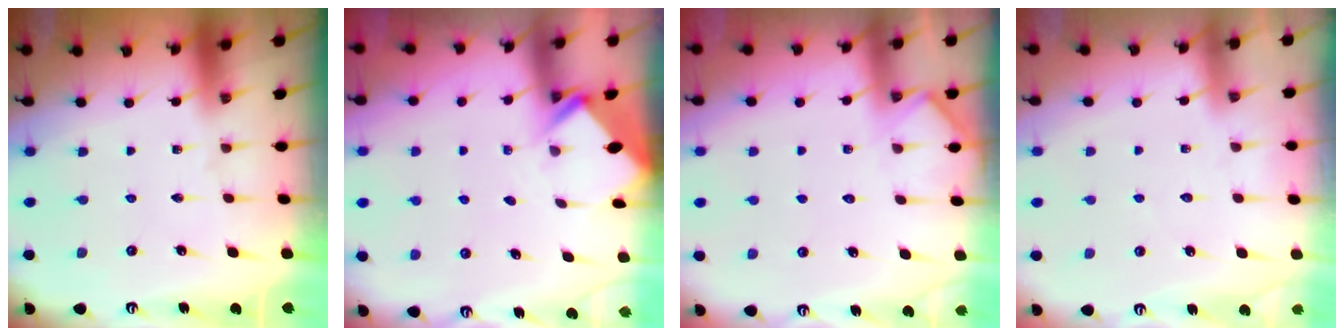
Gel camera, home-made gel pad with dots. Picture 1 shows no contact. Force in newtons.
{"total": 2.6, "press": 2.6, "slide": 0.2}
{"total": 5.4, "press": 5.4, "slide": 0.5}
{"total": 2.5, "press": 2.5, "slide": 0.3}